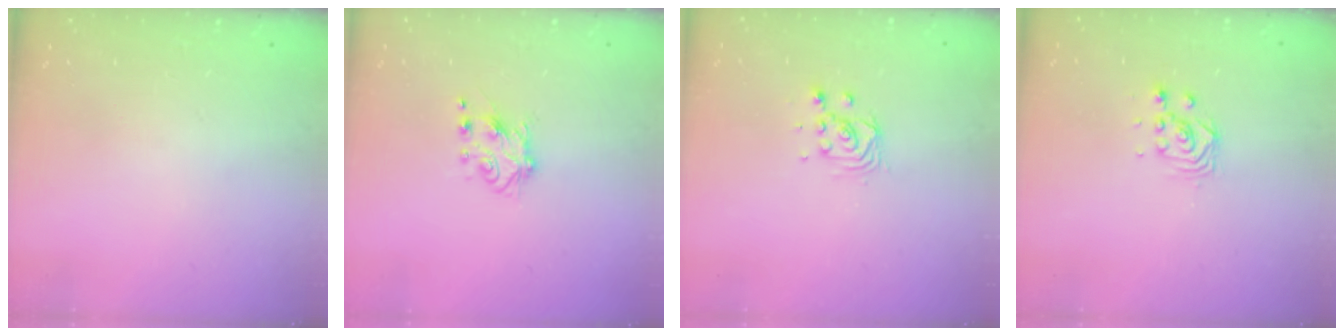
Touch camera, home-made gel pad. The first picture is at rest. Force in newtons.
{"total": 5.6, "press": 5.6, "slide": 0.8}
{"total": 3.6, "press": 3.6, "slide": 0.1}
{"total": 3.0, "press": 3.0, "slide": 0.0}